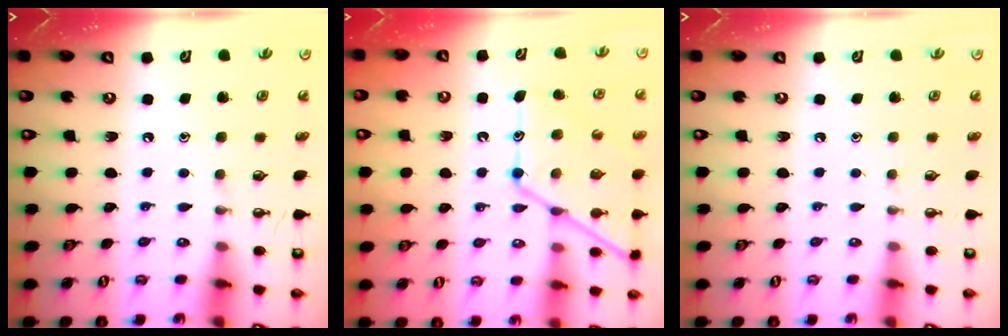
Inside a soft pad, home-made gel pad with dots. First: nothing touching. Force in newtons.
{"total": 15.7, "press": 15.6, "slide": 1.4}
{"total": 0.0}